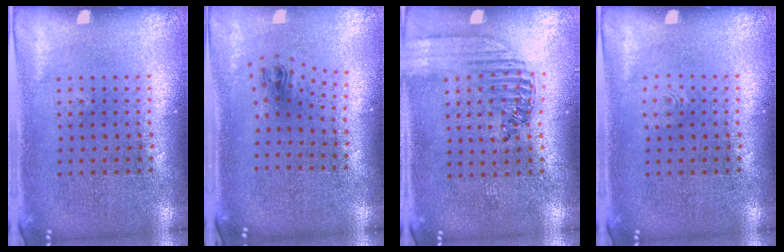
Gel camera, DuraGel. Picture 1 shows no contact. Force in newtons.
{"total": 1.0, "press": 0.4, "slide": 0.9}
{"total": 1.5, "press": 1.3, "slide": 0.7}
{"total": 0.6, "press": 0.6, "slide": 0.1}